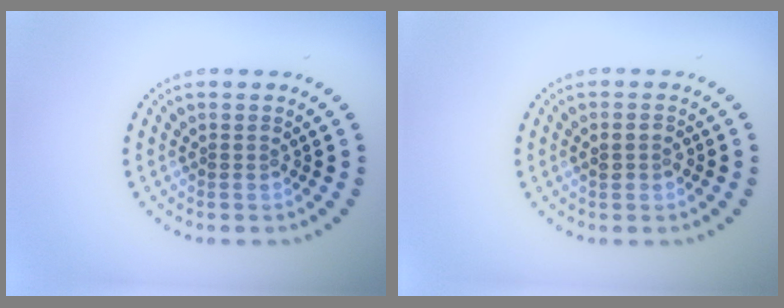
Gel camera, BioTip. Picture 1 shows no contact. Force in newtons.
{"total": 1.5, "press": 1.4, "slide": 0.4}